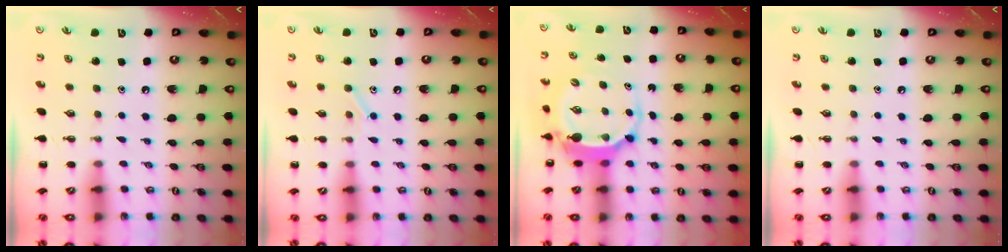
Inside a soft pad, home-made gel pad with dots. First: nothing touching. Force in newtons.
{"total": 8.6, "press": 8.4, "slide": 1.5}
{"total": 5.2, "press": 5.1, "slide": 1.2}
{"total": 0.0}